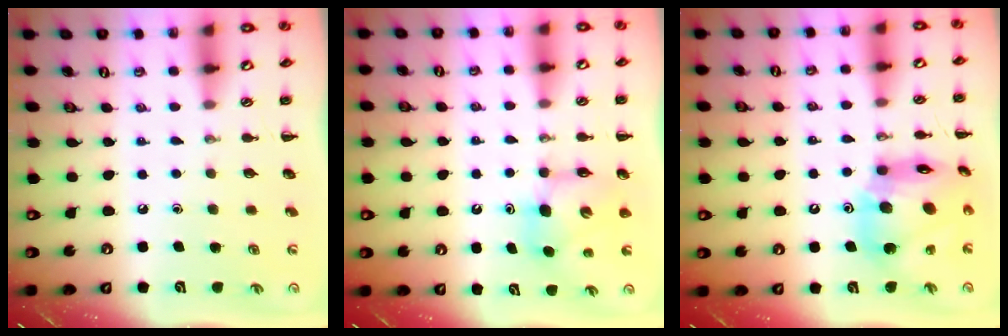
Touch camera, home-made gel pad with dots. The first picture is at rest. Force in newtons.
{"total": 8.1, "press": 7.9, "slide": 1.6}
{"total": 18.3, "press": 18.0, "slide": 3.6}